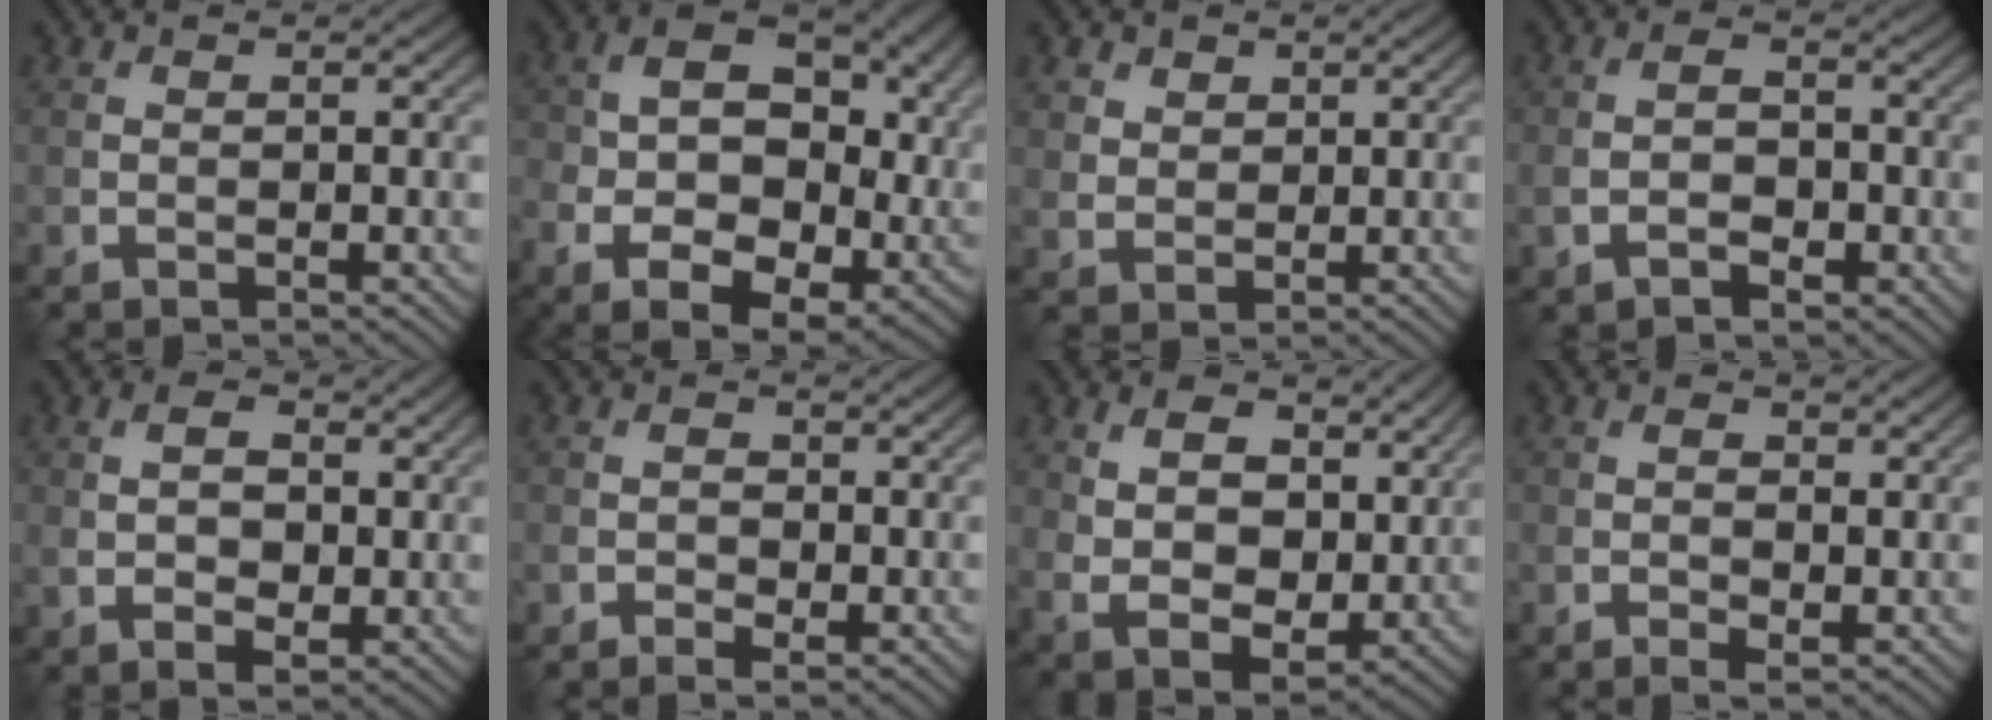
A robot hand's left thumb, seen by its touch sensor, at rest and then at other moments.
{"total": 13.5, "force": [-1.3, 8.9, 10.0], "torque": [-0.172, -0.008, -0.021]}
{"total": 3.2, "force": [1.8, 2.4, 1.0], "torque": [-0.038, -0.011, 0.045]}
{"total": 4.0, "force": [-1.6, 2.0, 3.0], "torque": [-0.062, -0.002, -0.031]}
{"total": 5.0, "force": [0.5, 2.9, 4.0], "torque": [-0.078, -0.002, 0.006]}
{"total": 2.1, "force": [-1.1, 1.3, 1.4], "torque": [-0.025, -0.001, -0.021]}
{"total": 8.7, "force": [3.3, 5.5, 6.0], "torque": [-0.135, -0.016, 0.064]}
{"total": 2.7, "force": [-0.5, 0.9, 2.5], "torque": [-0.050, -0.003, -0.009]}